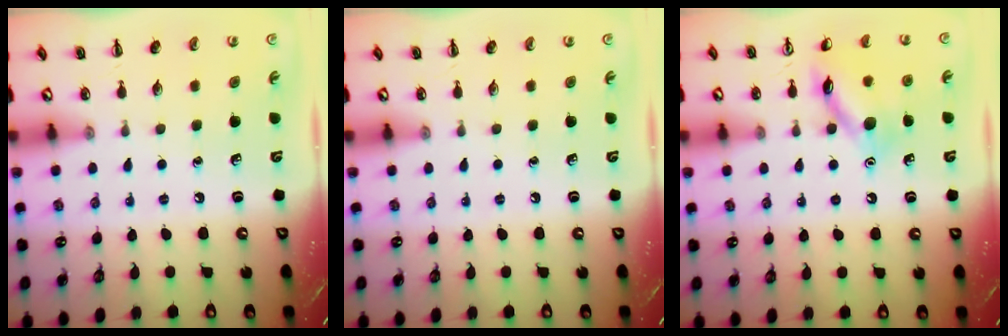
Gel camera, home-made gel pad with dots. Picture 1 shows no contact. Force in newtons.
{"total": 0.0}
{"total": 11.9, "press": 11.8, "slide": 0.9}